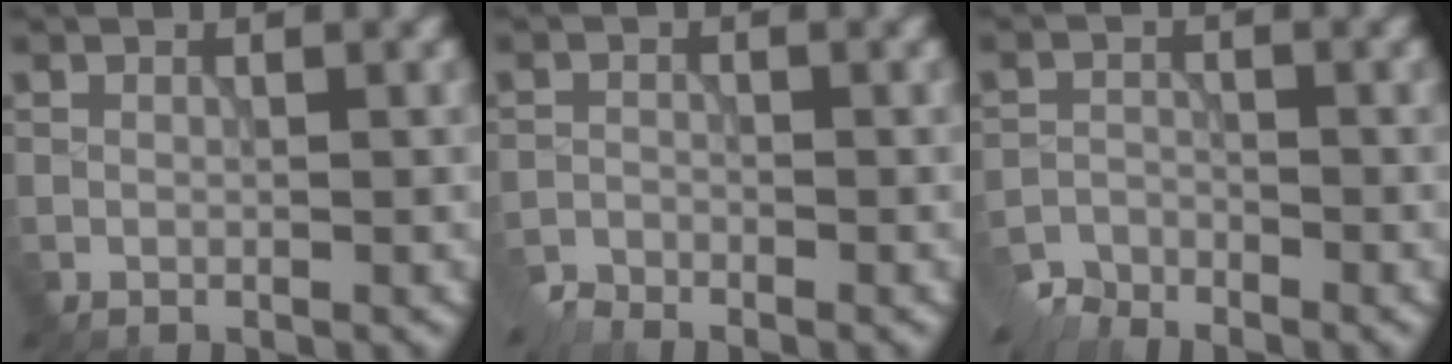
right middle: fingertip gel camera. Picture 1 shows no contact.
{"total": 2.1, "force": [-2.1, 0.2, 0.1], "torque": [-0.008, -0.004, -0.048]}
{"total": 4.0, "force": [-3.9, 1.0, 0.2], "torque": [-0.007, -0.014, -0.074]}